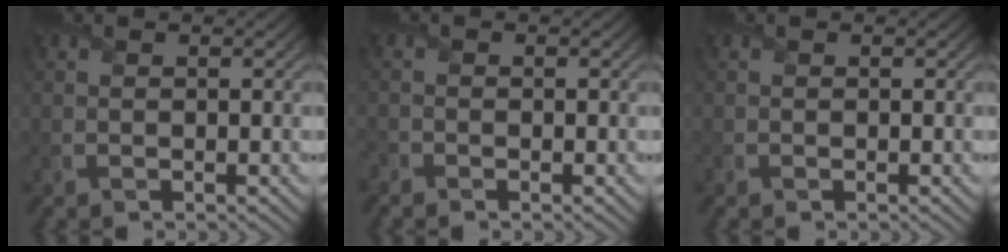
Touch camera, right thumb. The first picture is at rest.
{"total": 1.0, "force": [-0.9, 0.3, 0.1], "torque": [-0.004, -0.004, -0.024]}
{"total": 0.0}